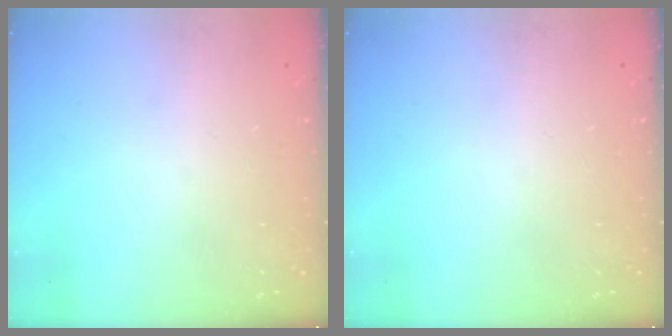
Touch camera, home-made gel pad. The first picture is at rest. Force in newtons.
{"total": 0.0}